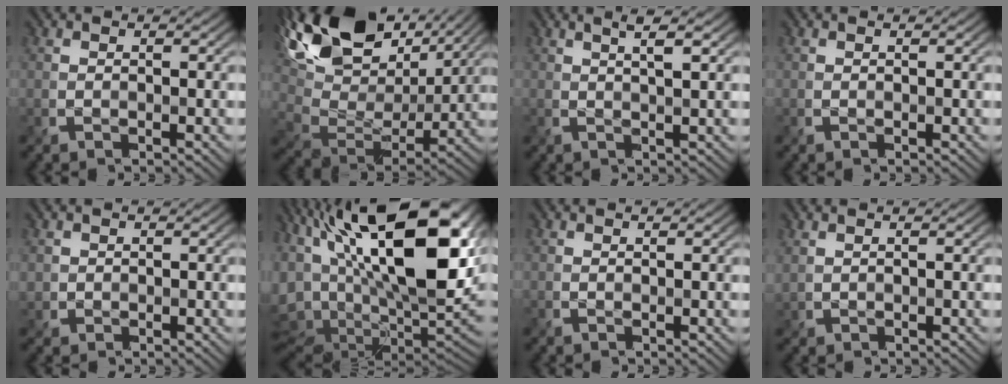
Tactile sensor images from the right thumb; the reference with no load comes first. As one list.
[{"total": 18.1, "force": [9.8, 9.9, 11.6], "torque": [-0.265, 0.031, 0.171]}, {"total": 2.9, "force": [1.3, 0.1, 2.6], "torque": [-0.037, 0.001, 0.026]}, {"total": 0.0}, {"total": 1.1, "force": [0.4, 1.1, 0.1], "torque": [-0.005, 0.000, 0.007]}, {"total": 21.6, "force": [5.1, 8.8, 19.1], "torque": [-0.333, 0.015, 0.095]}, {"total": 0.0}, {"total": 0.8, "force": [0.6, 0.1, 0.5], "torque": [-0.015, 0.005, 0.019]}]